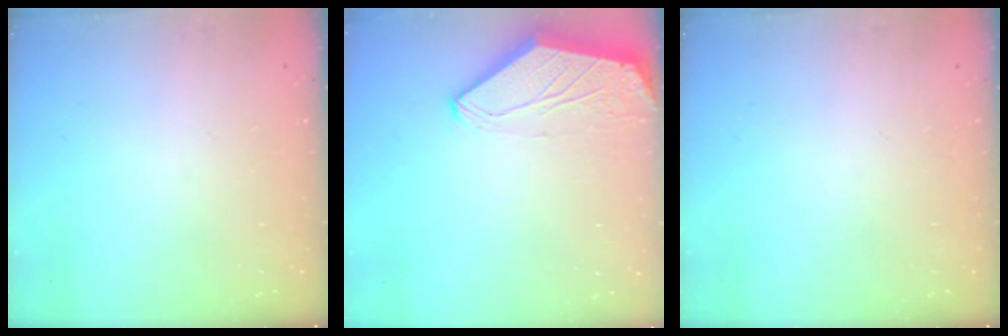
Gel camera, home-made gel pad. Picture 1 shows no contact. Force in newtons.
{"total": 0.0}
{"total": 0.0}